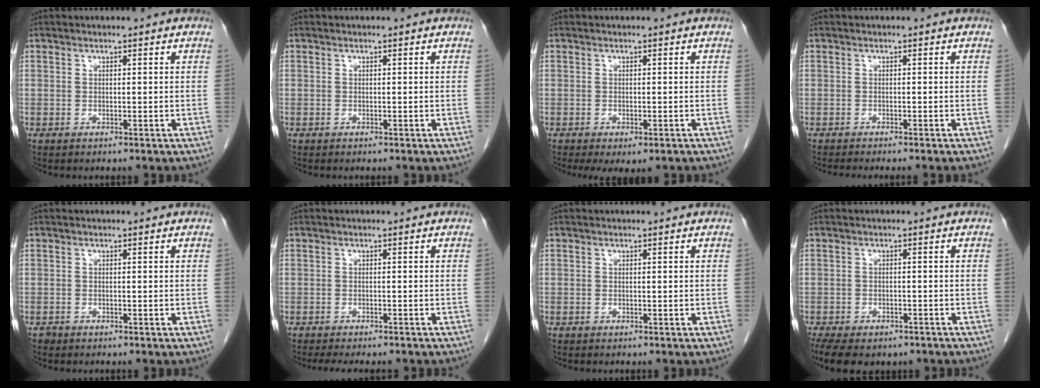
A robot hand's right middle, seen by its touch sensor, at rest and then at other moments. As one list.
[{"total": 0.0}, {"total": 4.2, "force": [-2.8, 1.6, 2.6], "torque": [-0.034, -0.010, -0.039]}, {"total": 4.6, "force": [-4.0, -0.4, 2.2], "torque": [-0.017, -0.006, -0.058]}, {"total": 0.5, "force": [-0.5, 0.3, 0.0], "torque": [-0.007, 0.000, -0.010]}, {"total": 7.9, "force": [-6.9, 1.7, 3.4], "torque": [-0.047, -0.010, -0.089]}, {"total": 0.0}, {"total": 11.7, "force": [-8.4, 5.6, 5.8], "torque": [-0.117, -0.004, -0.112]}]